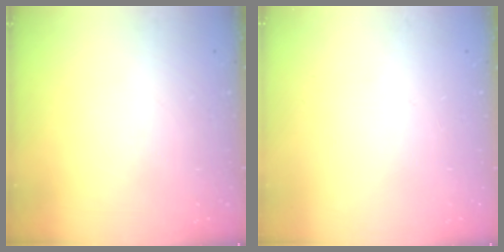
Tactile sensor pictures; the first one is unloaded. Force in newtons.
{"total": 0.0}